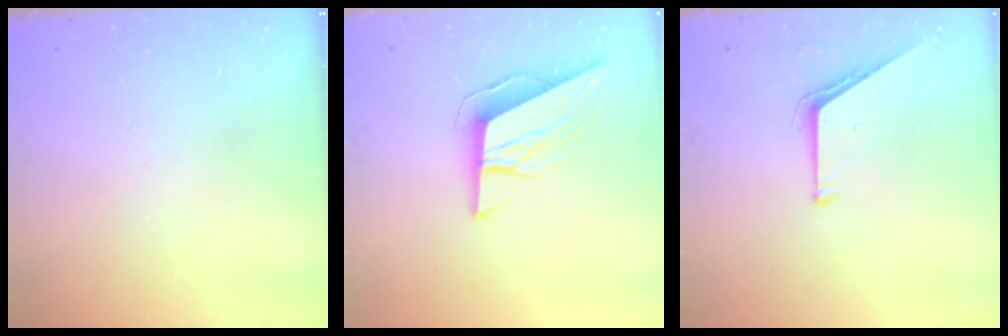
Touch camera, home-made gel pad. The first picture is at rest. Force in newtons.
{"total": 9.9, "press": 9.6, "slide": 2.3}
{"total": 5.3, "press": 5.3, "slide": 0.5}